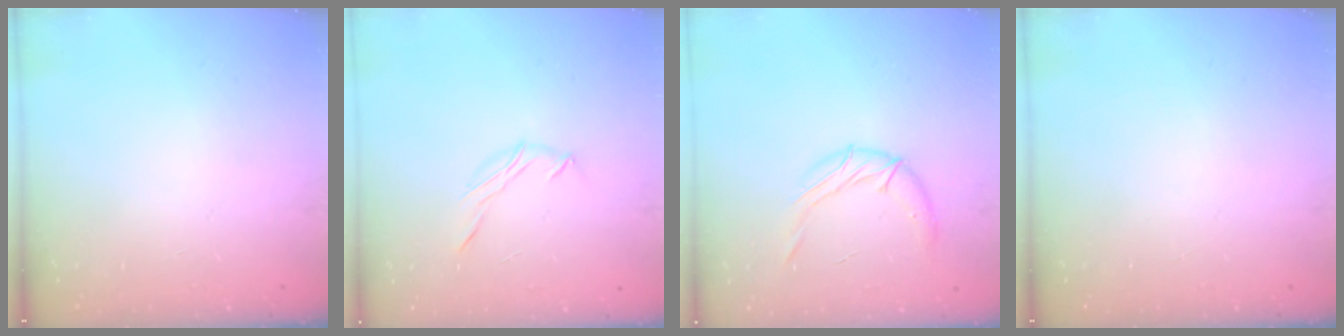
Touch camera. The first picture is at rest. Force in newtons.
{"total": 6.6, "press": 6.4, "slide": 1.6}
{"total": 10.0, "press": 10.0, "slide": 0.9}
{"total": 0.0}